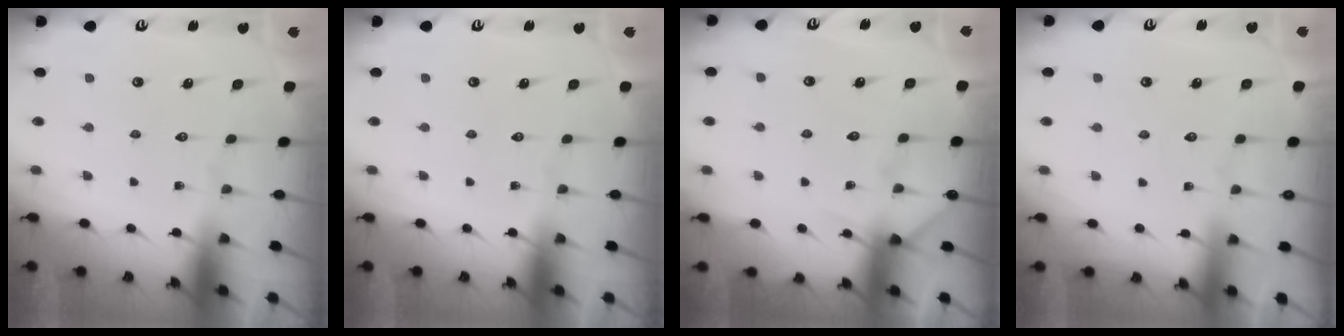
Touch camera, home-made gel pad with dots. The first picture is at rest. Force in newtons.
{"total": 0.0}
{"total": 5.3, "press": 5.3, "slide": 0.6}
{"total": 2.1, "press": 2.1, "slide": 0.2}